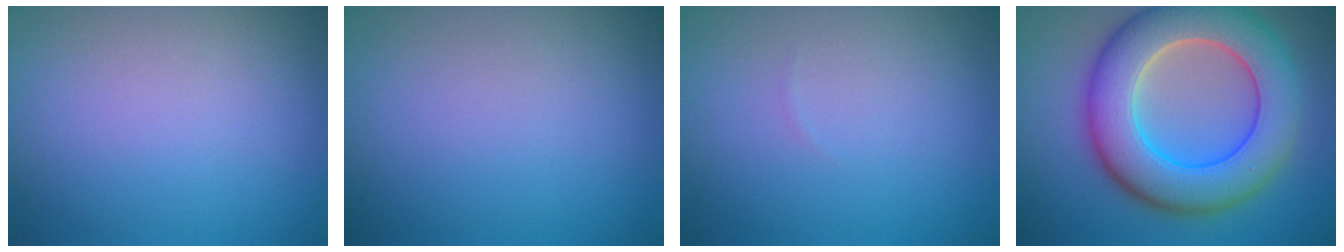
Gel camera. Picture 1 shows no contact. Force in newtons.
{"total": 0.0}
{"total": 0.0}
{"total": 10.6, "press": 10.5, "slide": 0.6}